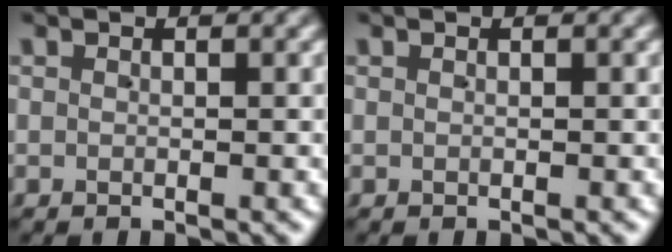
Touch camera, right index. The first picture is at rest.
{"total": 0.0}